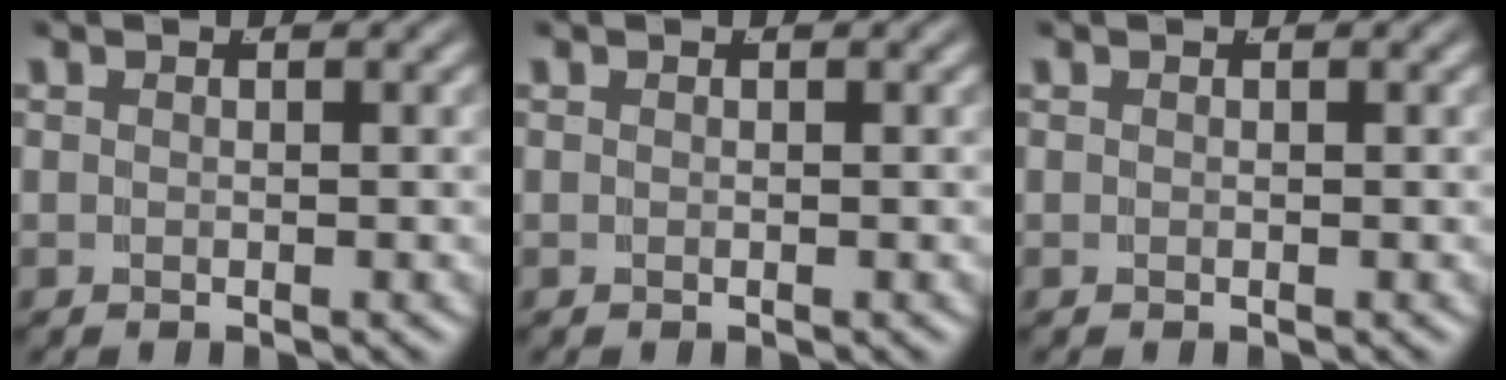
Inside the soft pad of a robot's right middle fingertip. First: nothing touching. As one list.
[{"total": 0.0}, {"total": 0.0}]